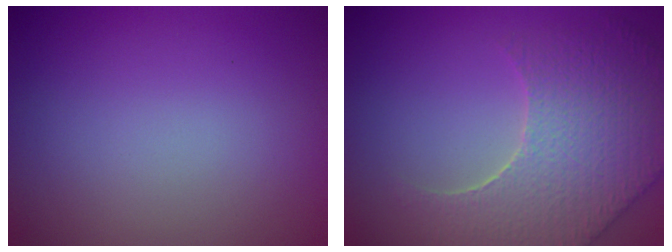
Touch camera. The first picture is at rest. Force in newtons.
{"total": 7.8, "press": 5.8, "slide": 5.2}